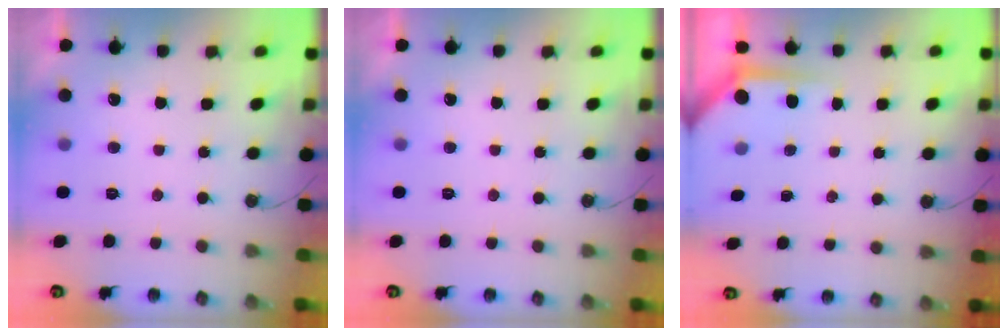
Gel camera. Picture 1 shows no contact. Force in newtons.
{"total": 0.0}
{"total": 3.3, "press": 3.3, "slide": 0.3}